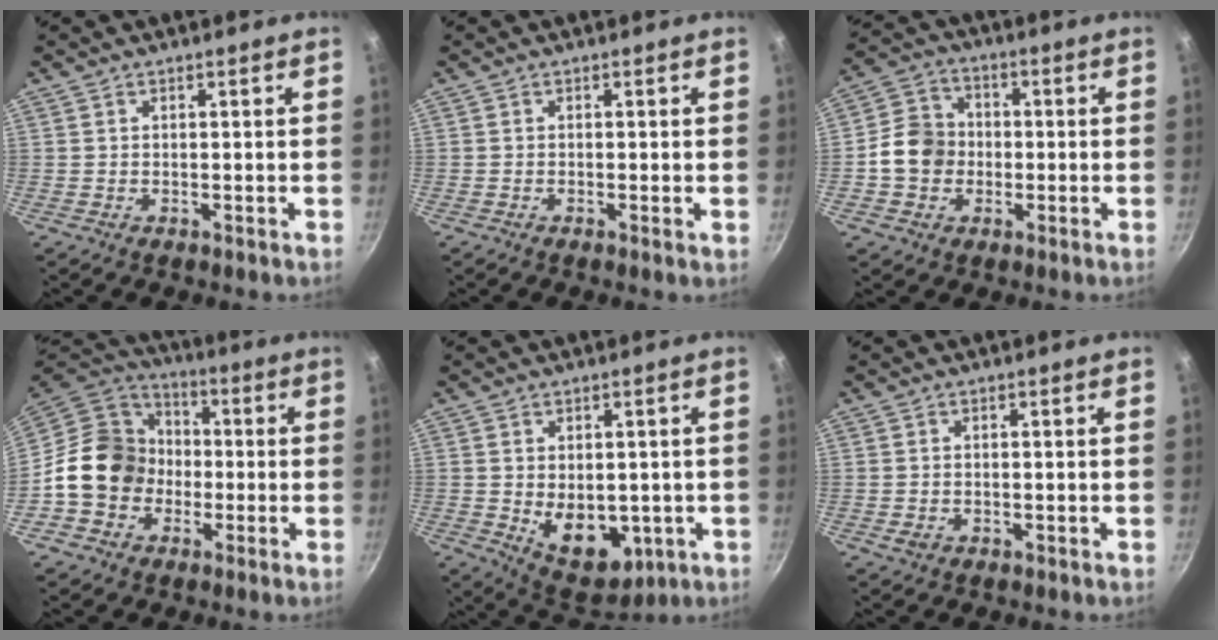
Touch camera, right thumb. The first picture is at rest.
{"total": 0.6, "force": [-0.2, 0.0, 0.5], "torque": [-0.008, -0.003, -0.007]}
{"total": 9.0, "force": [-1.2, 7.8, 4.3], "torque": [-0.047, 0.021, -0.039]}
{"total": 15.3, "force": [-2.6, 13.2, 7.3], "torque": [-0.084, 0.043, -0.060]}
{"total": 10.9, "force": [-1.4, 7.3, 8.0], "torque": [-0.084, -0.017, 0.001]}
{"total": 3.2, "force": [-0.9, 2.4, 2.0], "torque": [-0.034, -0.001, -0.011]}